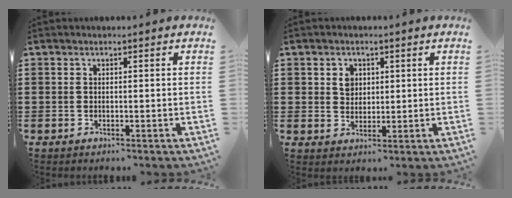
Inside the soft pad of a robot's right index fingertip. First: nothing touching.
{"total": 2.9, "force": [1.1, 2.3, 1.3], "torque": [-0.026, 0.007, 0.017]}